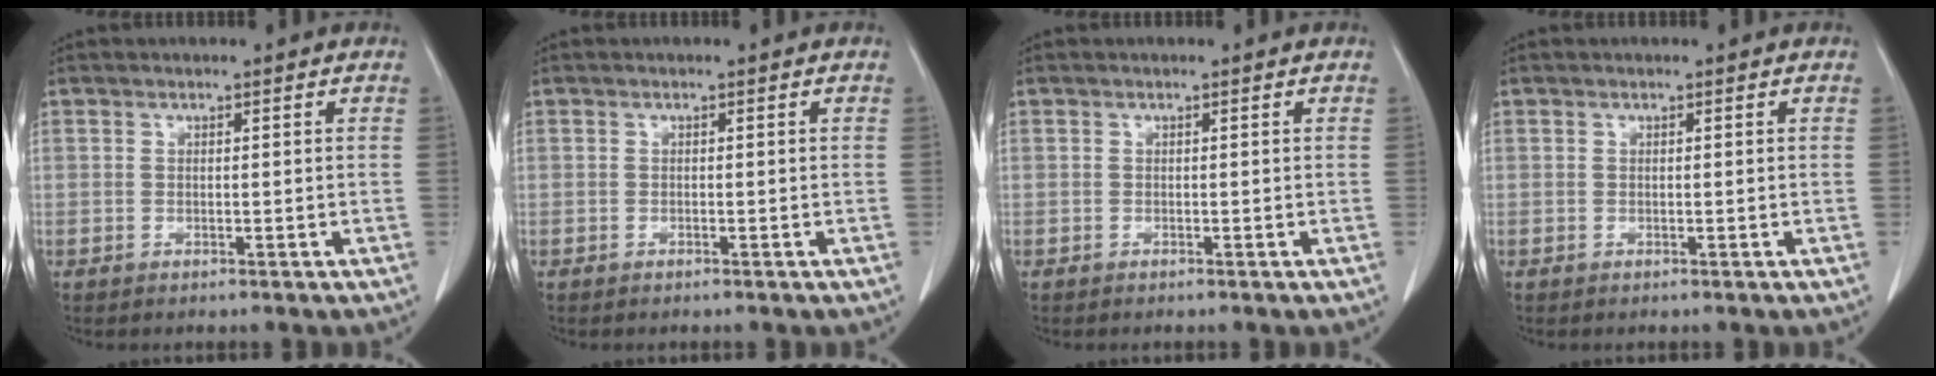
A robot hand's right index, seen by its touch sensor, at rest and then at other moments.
{"total": 0.0}
{"total": 0.0}
{"total": 0.0}